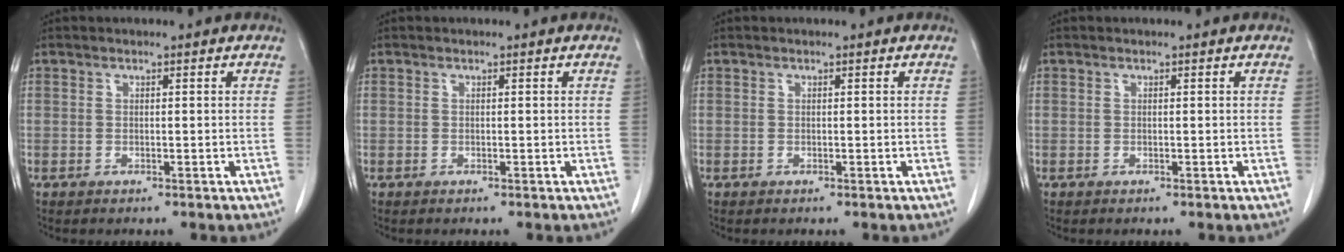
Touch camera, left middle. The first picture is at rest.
{"total": 0.0}
{"total": 0.0}
{"total": 0.0}